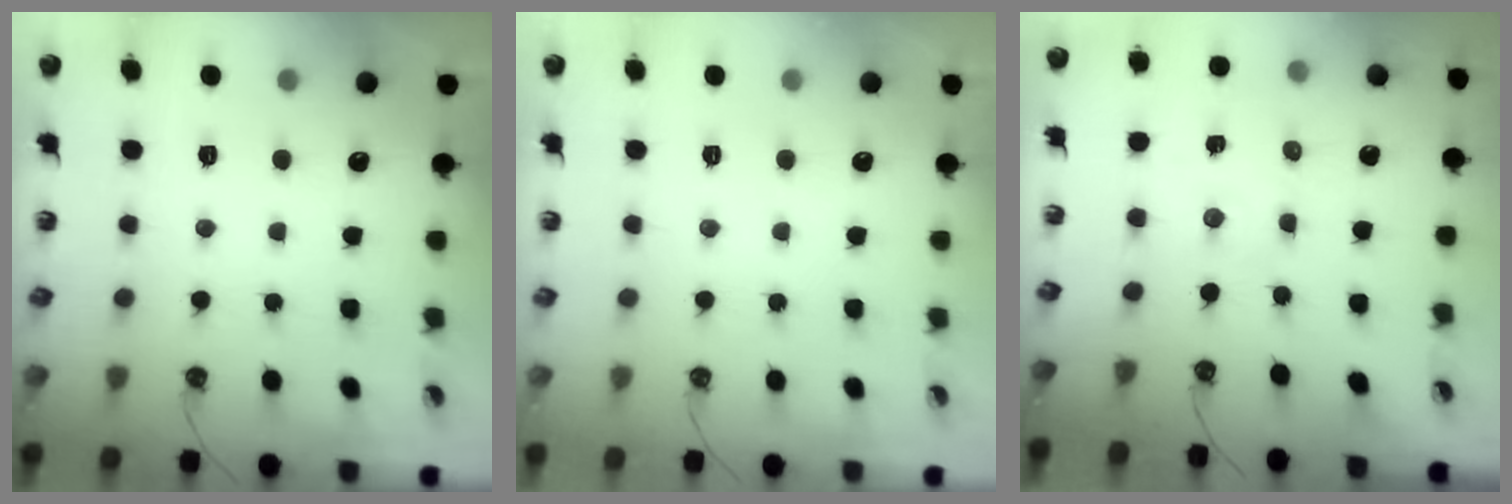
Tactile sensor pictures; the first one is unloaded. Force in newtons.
{"total": 0.0}
{"total": 2.7, "press": 2.7, "slide": 0.4}